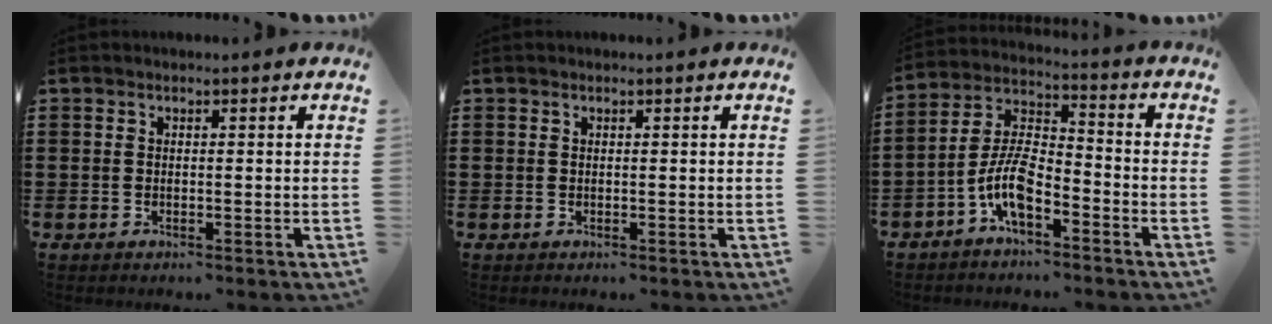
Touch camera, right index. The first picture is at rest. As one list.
[{"total": 0.0}, {"total": 8.1, "force": [-4.6, 3.0, 6.0], "torque": [-0.151, -0.010, -0.094]}]